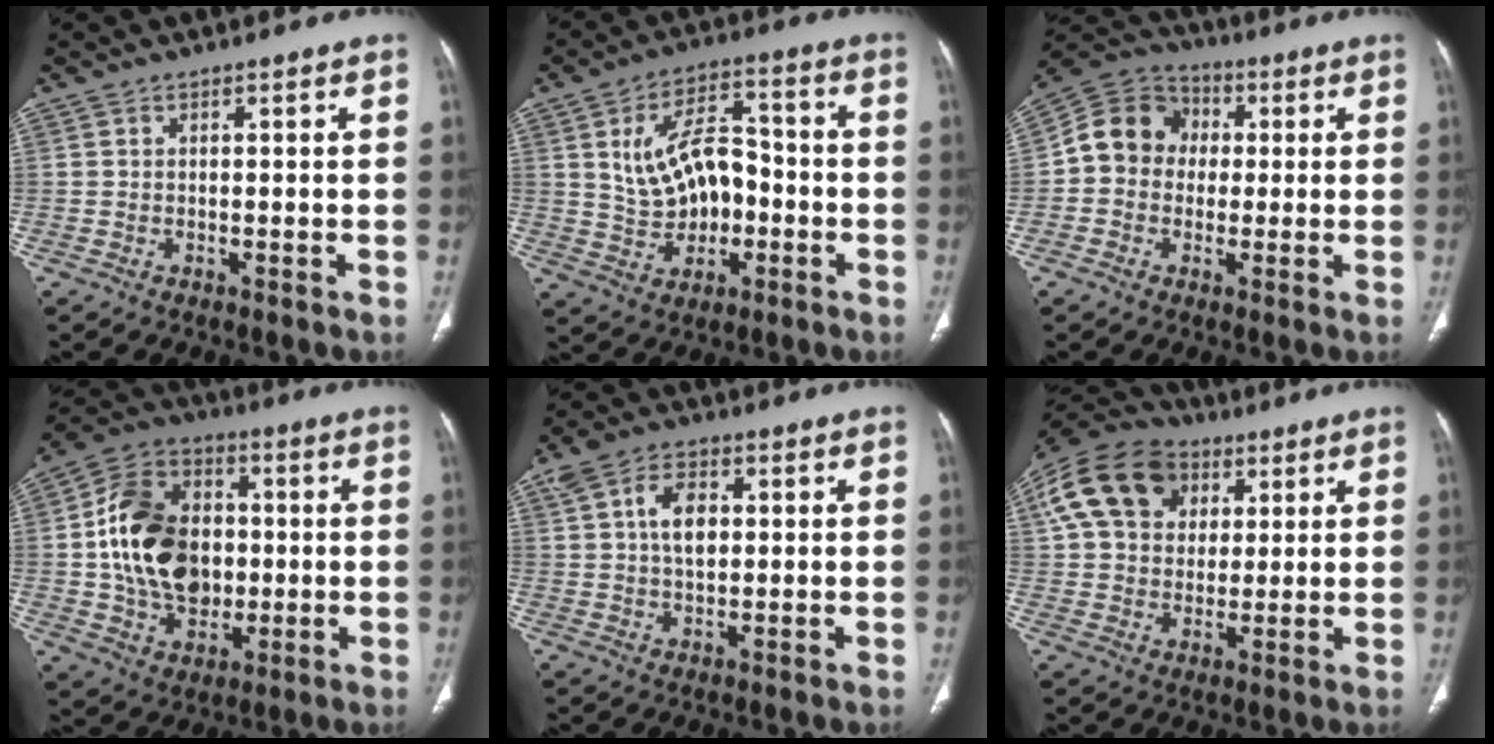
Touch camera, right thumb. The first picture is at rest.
{"total": 12.8, "force": [-0.6, 8.4, 9.6], "torque": [-0.131, 0.033, -0.004]}
{"total": 10.7, "force": [0.5, 9.5, 5.0], "torque": [-0.067, 0.029, -0.007]}
{"total": 19.0, "force": [0.2, 14.2, 12.6], "torque": [-0.190, 0.017, 0.008]}
{"total": 7.0, "force": [1.2, 4.4, 5.4], "torque": [-0.088, 0.007, 0.021]}
{"total": 17.4, "force": [5.7, 13.3, 9.7], "torque": [-0.174, 0.013, 0.093]}